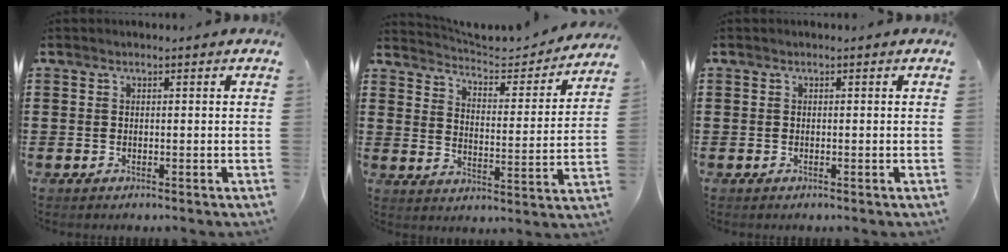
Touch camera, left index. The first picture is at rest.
{"total": 4.5, "force": [4.4, 0.4, 0.8], "torque": [-0.034, -0.037, 0.068]}
{"total": 0.0}